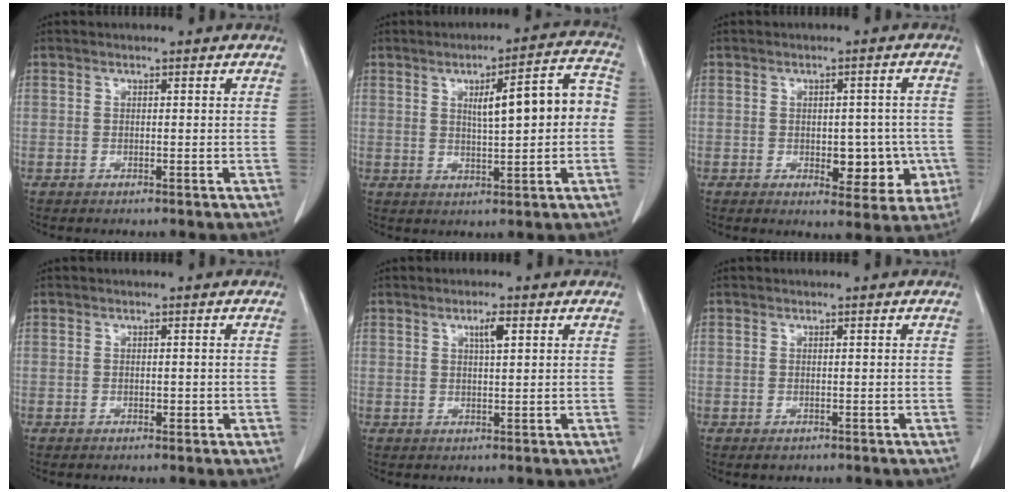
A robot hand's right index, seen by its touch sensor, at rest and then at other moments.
{"total": 10.1, "force": [0.8, 2.0, 9.9], "torque": [-0.137, 0.031, 0.015]}
{"total": 7.4, "force": [-1.5, 4.1, 6.0], "torque": [-0.055, 0.008, -0.008]}
{"total": 1.0, "force": [-0.2, 0.7, 0.7], "torque": [-0.009, 0.001, -0.001]}
{"total": 2.6, "force": [1.2, 0.3, 2.3], "torque": [-0.039, -0.001, 0.020]}
{"total": 0.6, "force": [-0.2, 0.5, 0.4], "torque": [-0.005, 0.001, 0.001]}